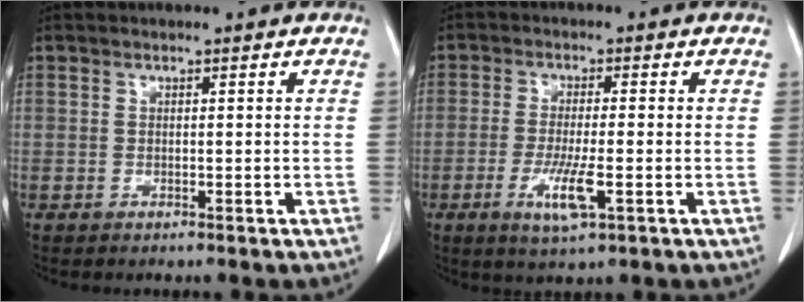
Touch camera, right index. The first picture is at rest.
{"total": 6.3, "force": [-2.3, 0.7, 5.8], "torque": [-0.113, -0.014, -0.037]}